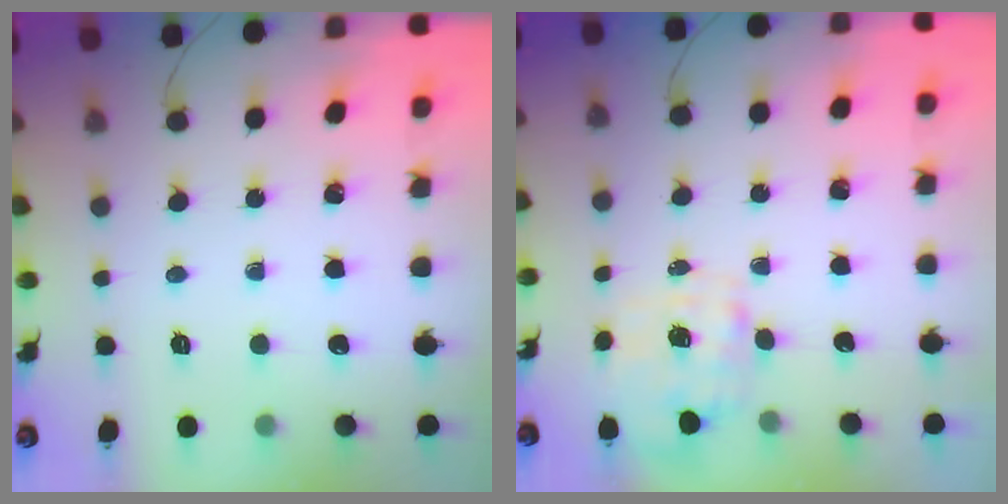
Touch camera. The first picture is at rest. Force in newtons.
{"total": 1.5, "press": 1.4, "slide": 0.5}